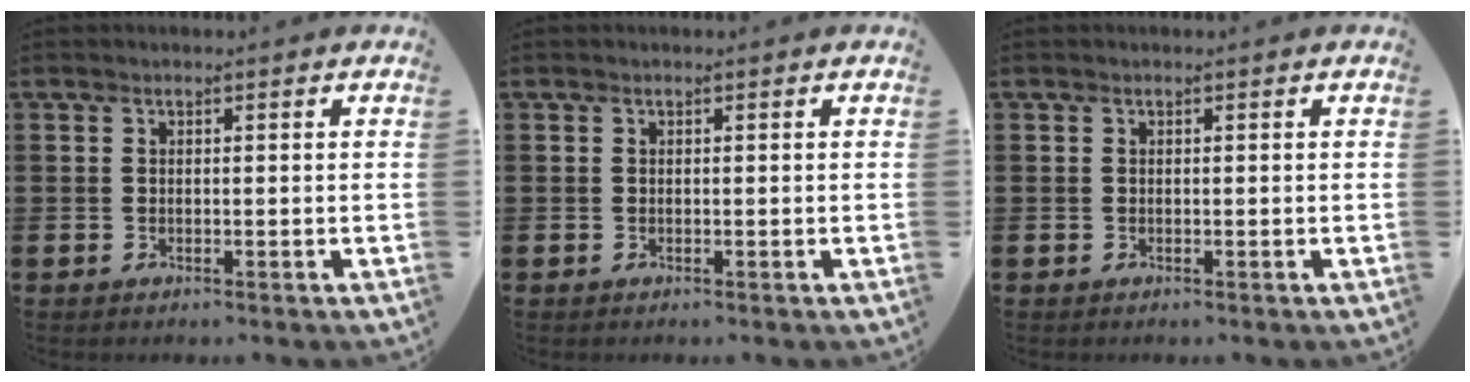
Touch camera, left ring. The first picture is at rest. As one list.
[{"total": 0.0}, {"total": 0.0}]